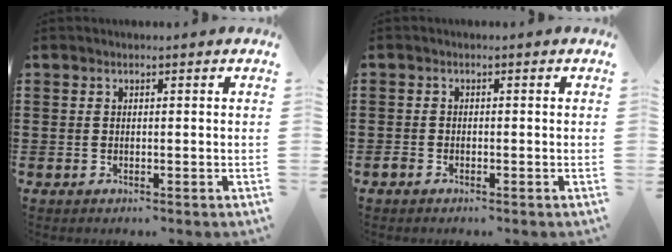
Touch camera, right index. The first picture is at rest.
{"total": 1.0, "force": [-0.8, 0.5, 0.3], "torque": [-0.007, 0.000, -0.018]}